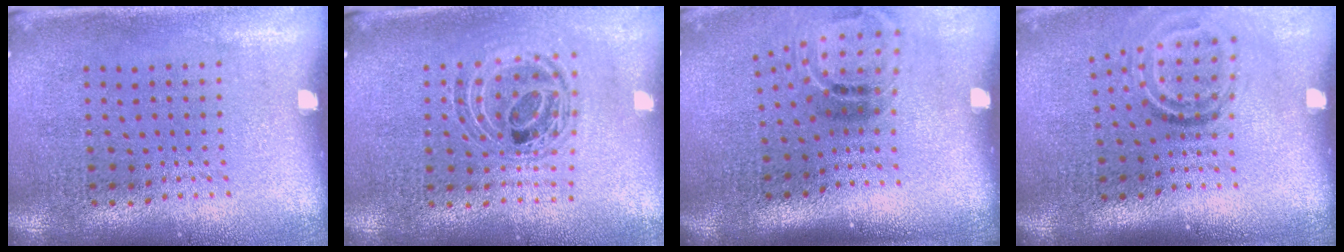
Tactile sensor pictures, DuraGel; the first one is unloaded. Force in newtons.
{"total": 0.8, "press": 0.8, "slide": 0.2}
{"total": 1.9, "press": 1.1, "slide": 1.5}
{"total": 1.9, "press": 1.1, "slide": 1.5}